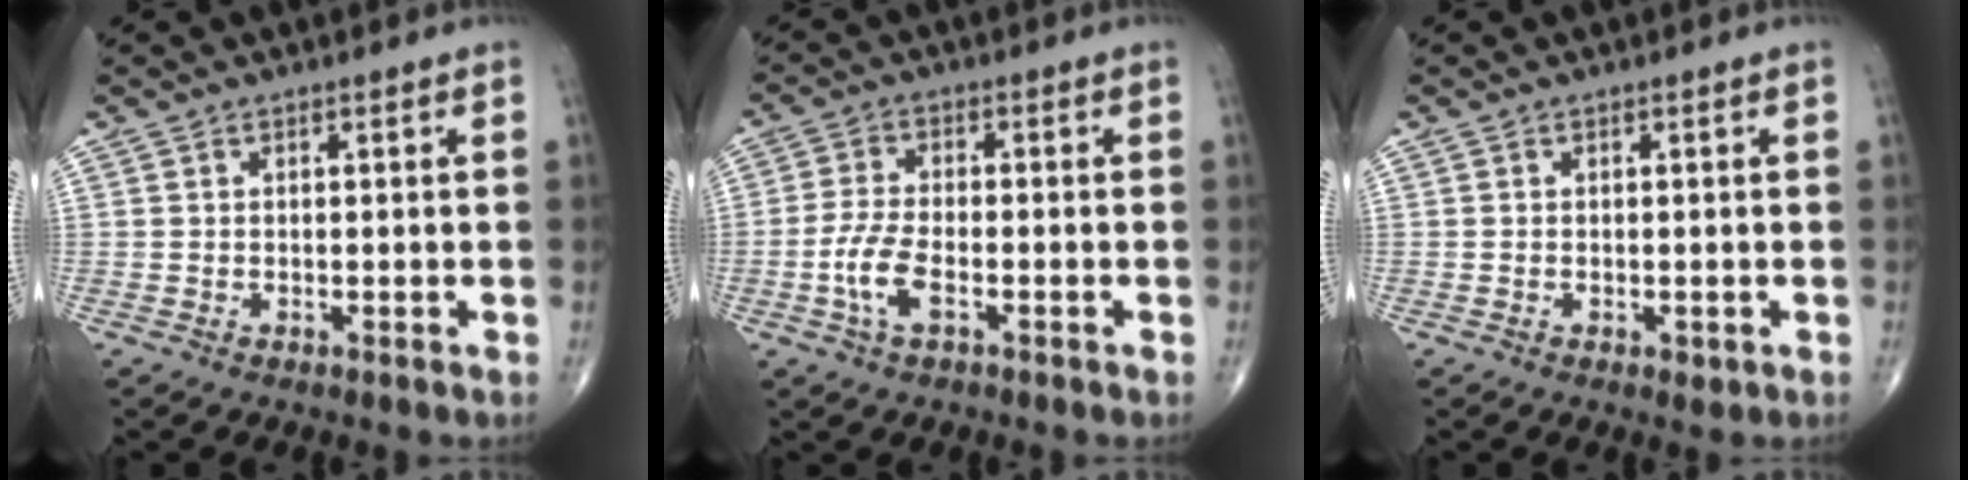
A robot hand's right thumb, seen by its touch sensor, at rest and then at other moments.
{"total": 6.3, "force": [-2.3, 2.8, 5.2], "torque": [-0.117, 0.013, -0.046]}
{"total": 1.2, "force": [-0.3, 0.7, 0.9], "torque": [-0.015, -0.004, -0.002]}